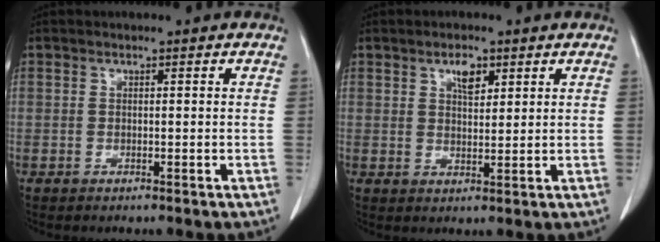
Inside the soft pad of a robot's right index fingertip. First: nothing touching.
{"total": 3.3, "force": [1.8, 1.4, 2.3], "torque": [-0.041, -0.001, 0.033]}